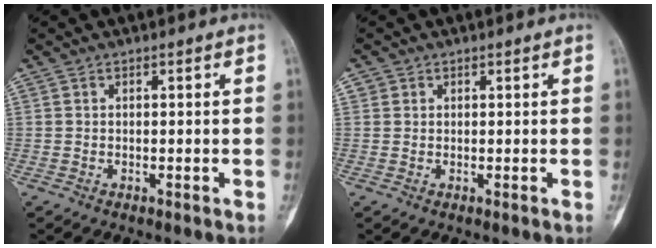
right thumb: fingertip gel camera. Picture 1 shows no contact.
{"total": 0.9, "force": [0.3, 0.8, 0.0], "torque": [0.004, 0.002, 0.006]}